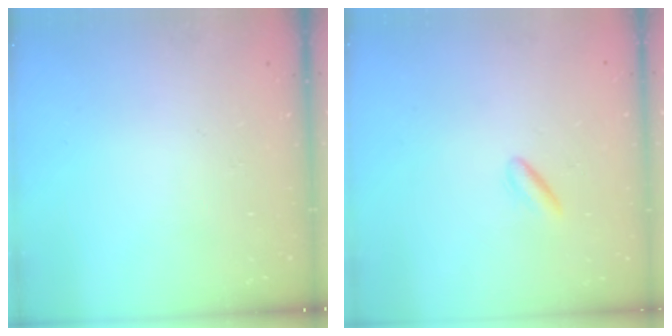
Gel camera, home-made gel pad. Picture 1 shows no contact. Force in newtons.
{"total": 2.2, "press": 2.0, "slide": 0.9}